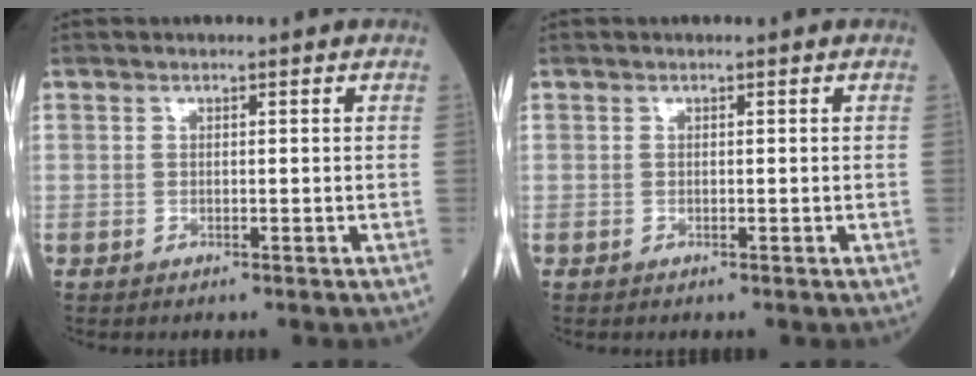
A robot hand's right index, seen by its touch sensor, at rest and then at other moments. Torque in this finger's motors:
{"motor_torque": [0.00, 0.00, -0.09, -0.01]}